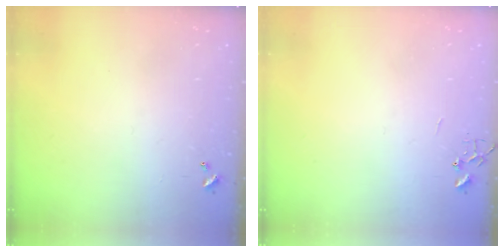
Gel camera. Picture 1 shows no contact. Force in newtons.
{"total": 0.0}